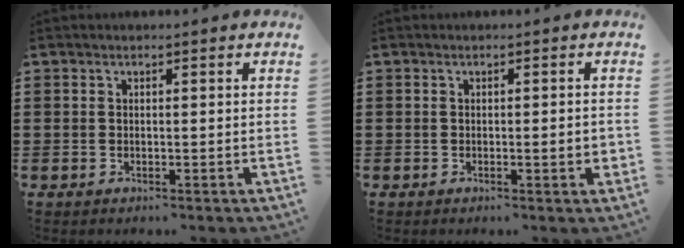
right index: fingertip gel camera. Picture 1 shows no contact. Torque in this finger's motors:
{"motor_torque": [1.37, 0.31, 0.08, 0.04]}